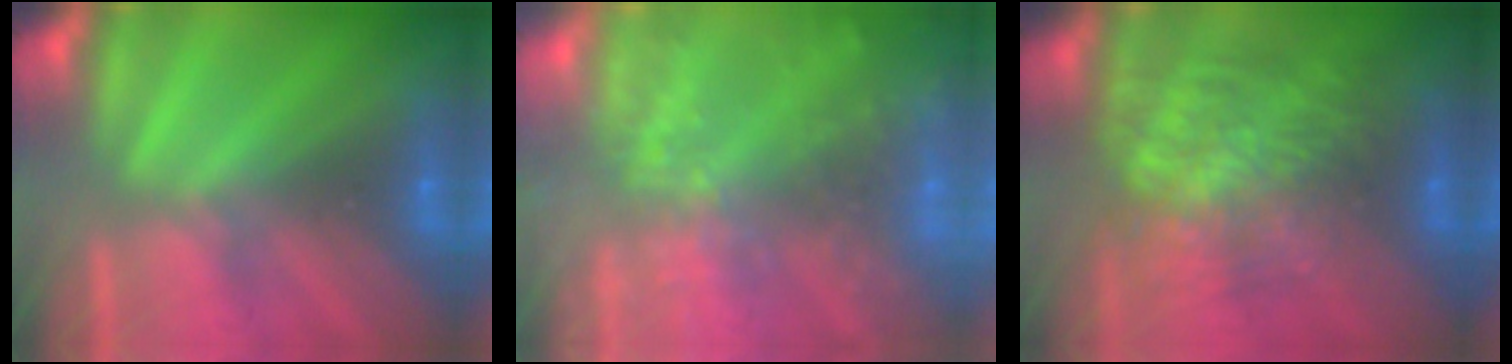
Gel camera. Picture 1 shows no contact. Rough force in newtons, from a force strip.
{"total": 9.0}
{"total": 7.5}